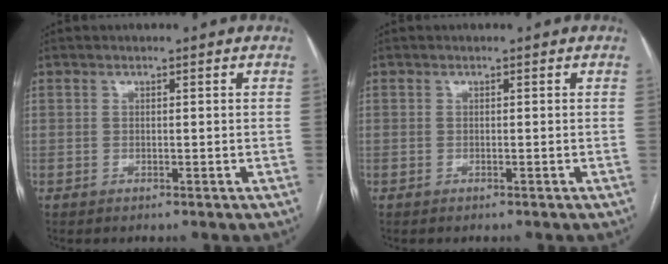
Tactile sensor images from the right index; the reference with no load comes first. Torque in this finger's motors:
{"motor_torque": [0.00, -0.03, -0.02, 0.00]}